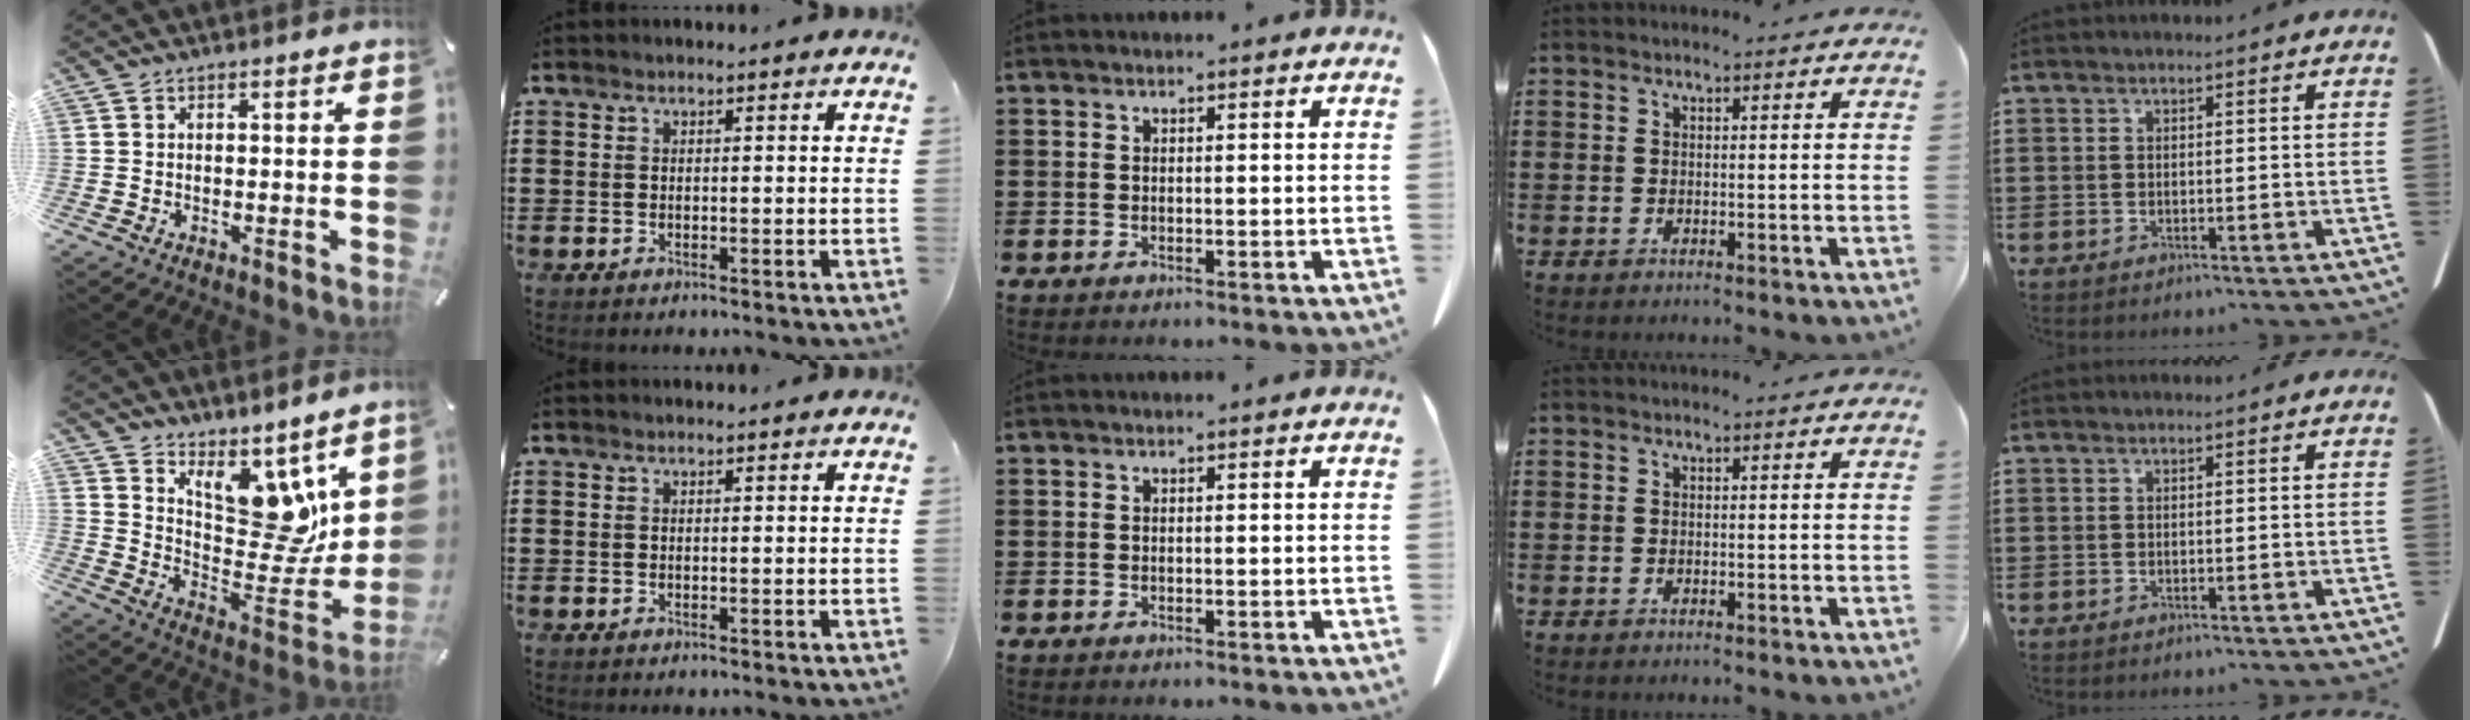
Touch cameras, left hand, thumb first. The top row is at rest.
{"thumb": {"total": 14.8, "force": [9.1, 9.0, 7.5], "torque": [-0.090, -0.089, 0.170]}}